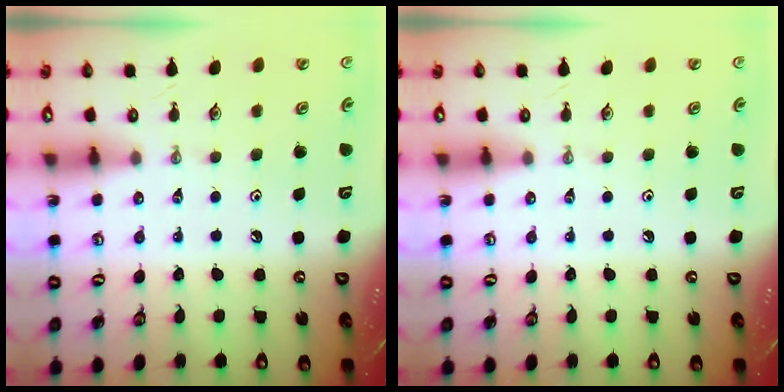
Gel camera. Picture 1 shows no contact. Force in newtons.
{"total": 0.0}